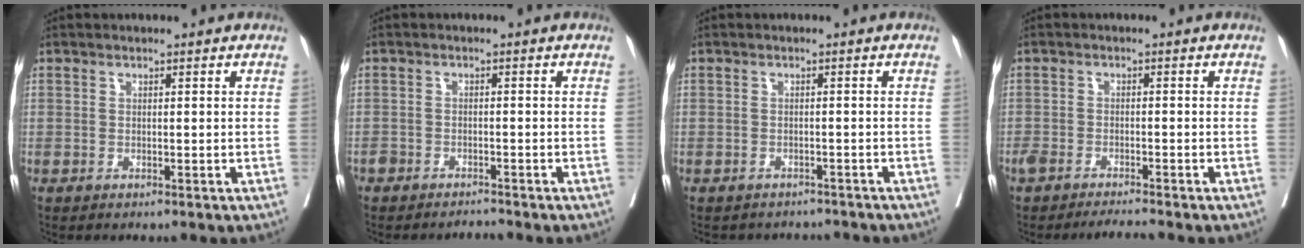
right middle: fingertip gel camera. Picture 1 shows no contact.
{"total": 1.6, "force": [-1.6, 0.2, -0.2], "torque": [0.007, -0.005, -0.027]}
{"total": 5.0, "force": [-4.7, 1.6, -0.1], "torque": [0.005, 0.006, -0.055]}
{"total": 3.6, "force": [-3.3, -0.1, 1.3], "torque": [-0.023, -0.007, -0.056]}